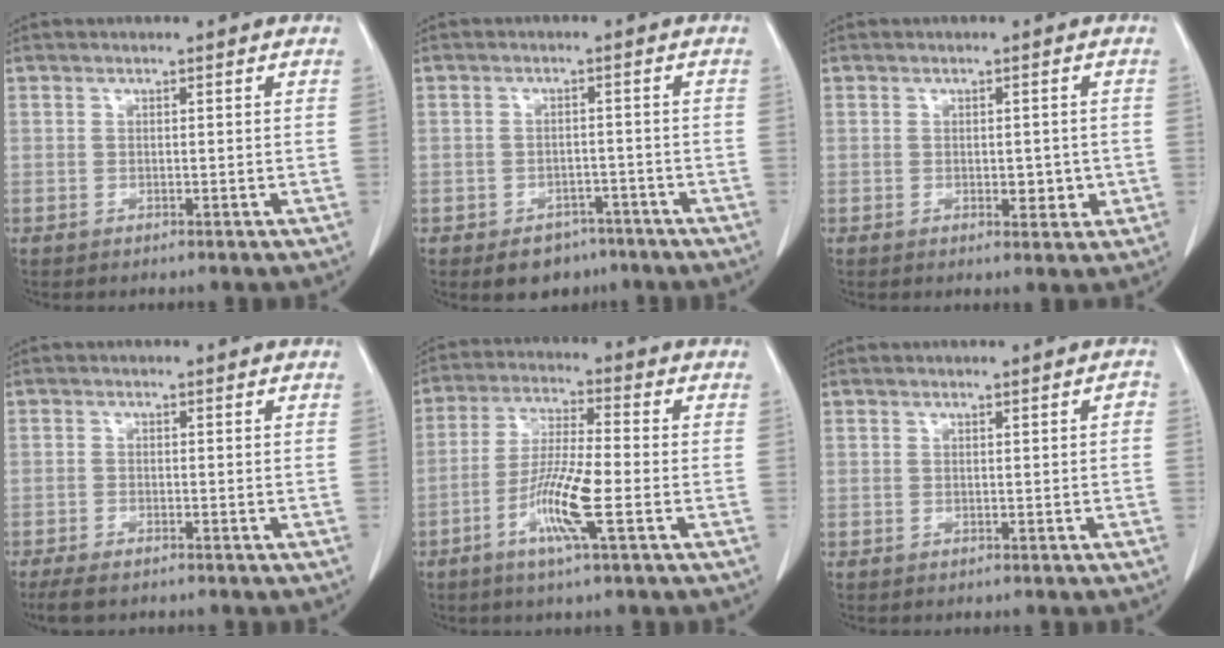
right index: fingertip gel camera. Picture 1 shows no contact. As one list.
[{"total": 5.2, "force": [-3.5, 3.4, 1.5], "torque": [-0.013, 0.007, -0.044]}, {"total": 3.1, "force": [-0.5, 1.7, 2.5], "torque": [-0.027, -0.001, -0.001]}, {"total": 3.9, "force": [-3.0, 1.1, 2.1], "torque": [-0.037, -0.009, -0.045]}, {"total": 9.7, "force": [-3.4, 0.4, 9.0], "torque": [-0.179, -0.010, -0.071]}, {"total": 0.7, "force": [0.0, 0.2, 0.7], "torque": [-0.002, 0.002, 0.000]}]